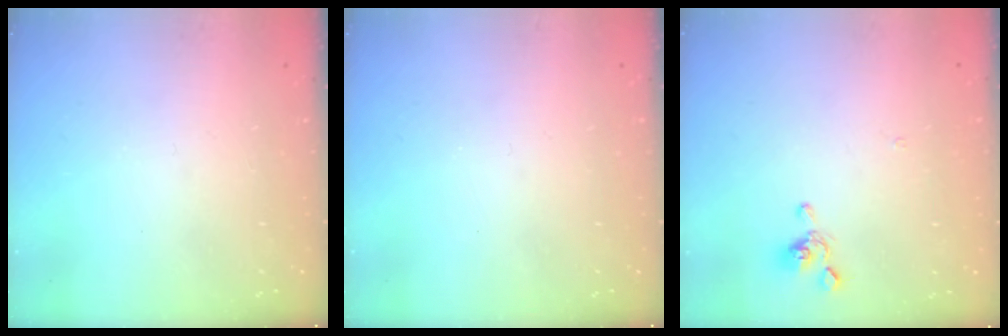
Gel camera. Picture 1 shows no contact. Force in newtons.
{"total": 0.0}
{"total": 1.5, "press": 1.3, "slide": 0.7}